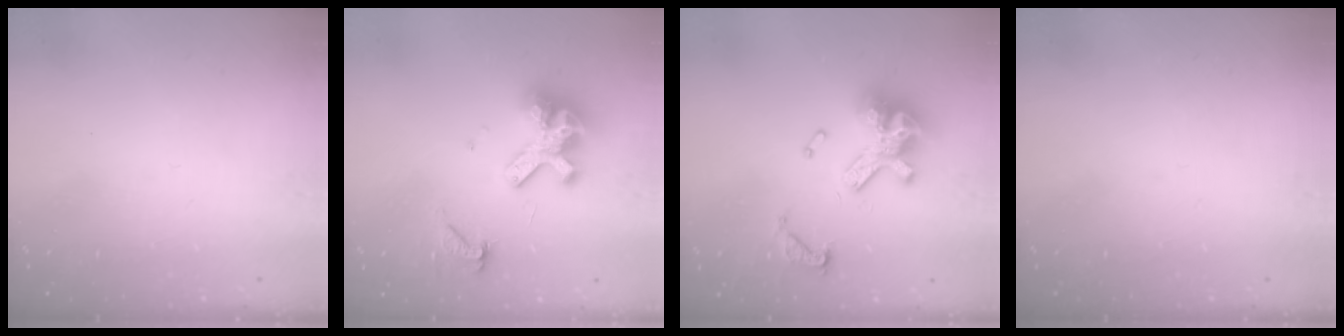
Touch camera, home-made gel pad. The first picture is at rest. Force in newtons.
{"total": 11.4, "press": 11.4, "slide": 1.4}
{"total": 14.3, "press": 14.2, "slide": 1.7}
{"total": 0.0}